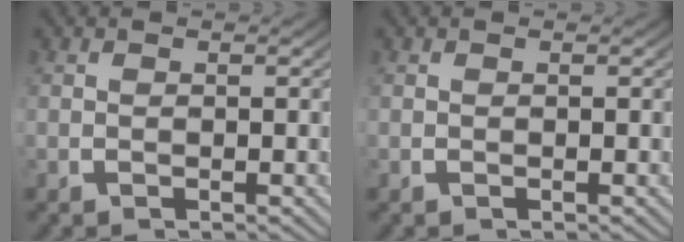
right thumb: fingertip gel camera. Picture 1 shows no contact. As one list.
[{"total": 0.0}]